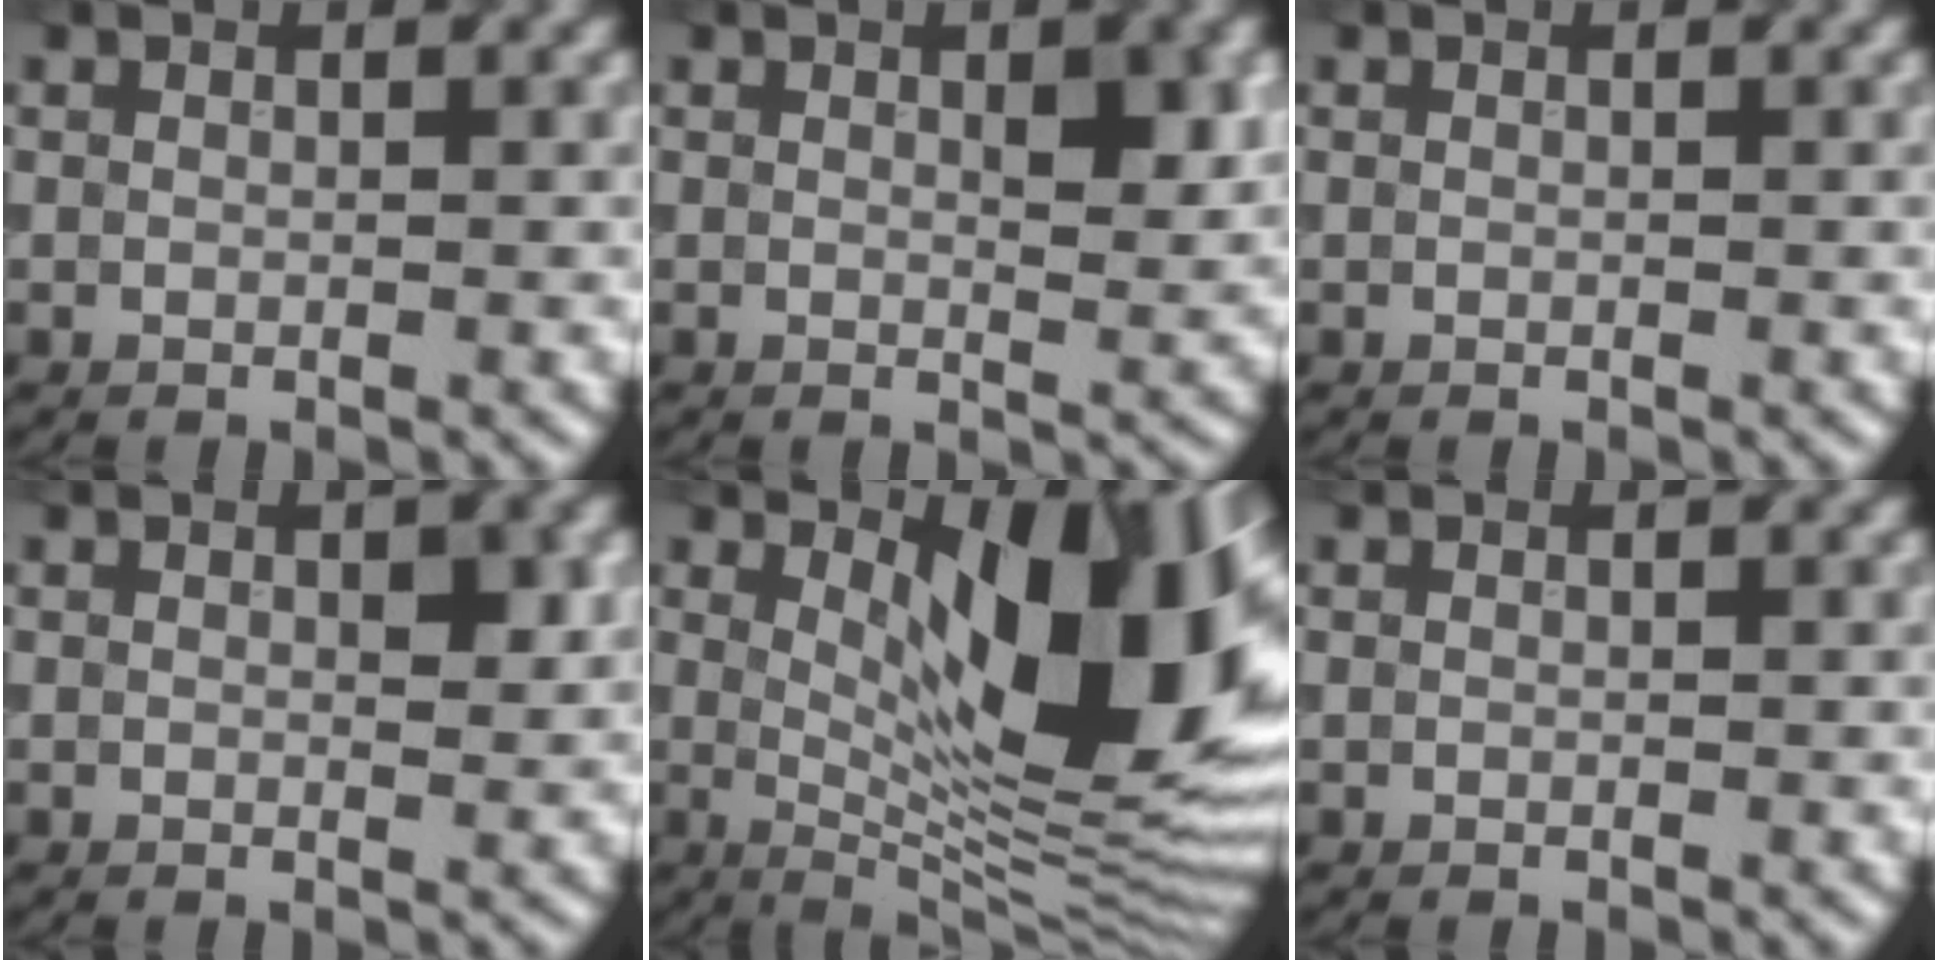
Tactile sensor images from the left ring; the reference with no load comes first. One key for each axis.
{"total": 3.1, "fx": 0.9, "fy": 1.1, "fz": 2.8, "tx": -0.036, "ty": -0.003, "tz": 0.016}
{"total": 0.0}
{"total": 1.8, "fx": 0.5, "fy": 0.7, "fz": 1.6, "tx": -0.018, "ty": -0.003, "tz": 0.010}
{"total": 14.1, "fx": 3.5, "fy": 5.2, "fz": 12.6, "tx": -0.151, "ty": -0.004, "tz": 0.053}
{"total": 0.0}